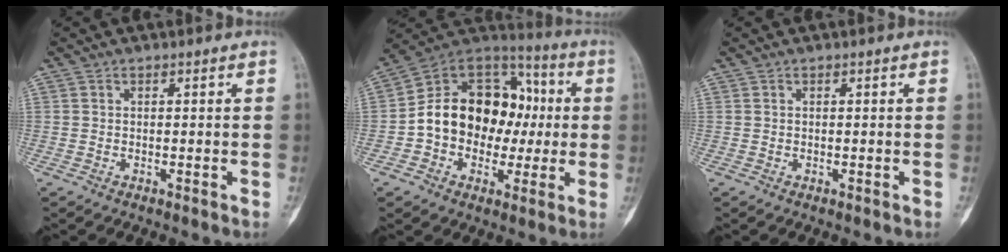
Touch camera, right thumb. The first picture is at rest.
{"total": 19.0, "force": [-0.7, 14.6, 12.2], "torque": [-0.152, 0.049, -0.013]}
{"total": 0.0}